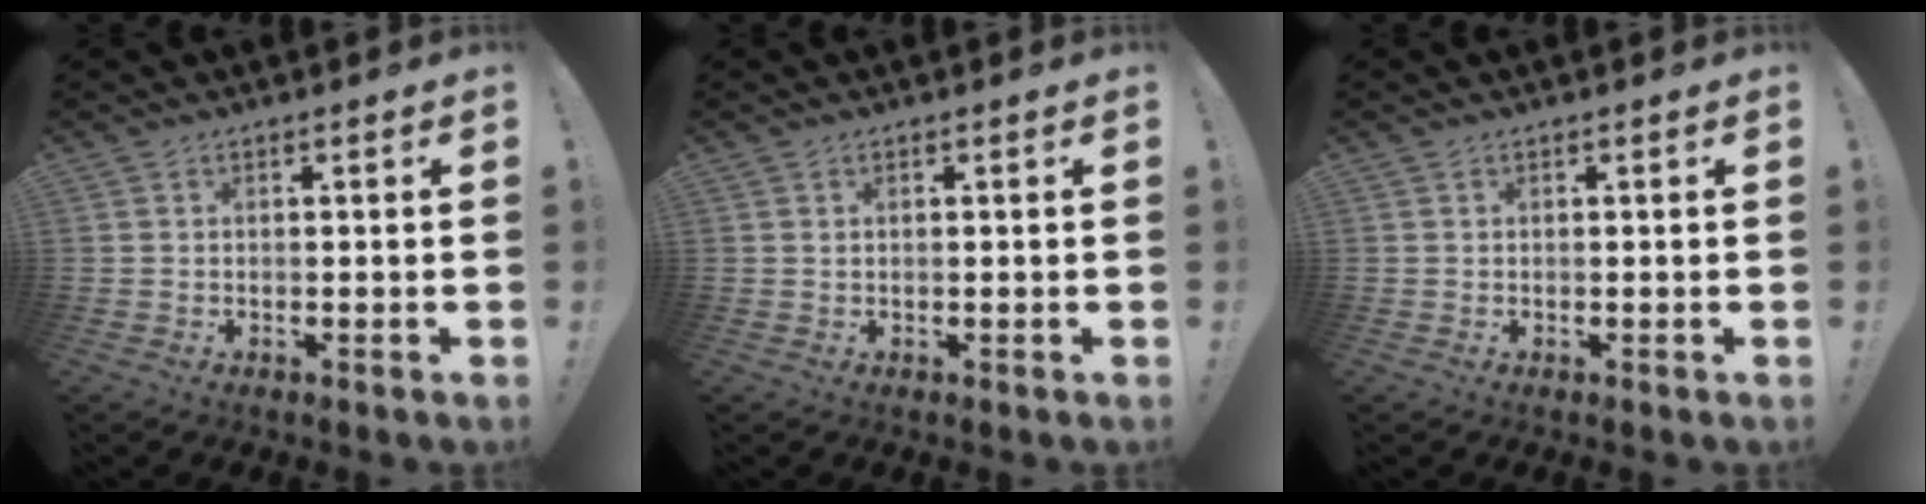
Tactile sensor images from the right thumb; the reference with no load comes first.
{"total": 0.5, "force": [0.5, 0.0, 0.2], "torque": [-0.003, 0.000, 0.009]}
{"total": 0.0}